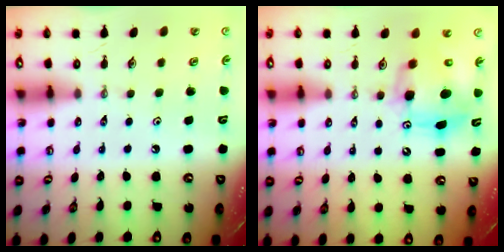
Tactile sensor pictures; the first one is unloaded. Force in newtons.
{"total": 8.6, "press": 8.6, "slide": 0.7}